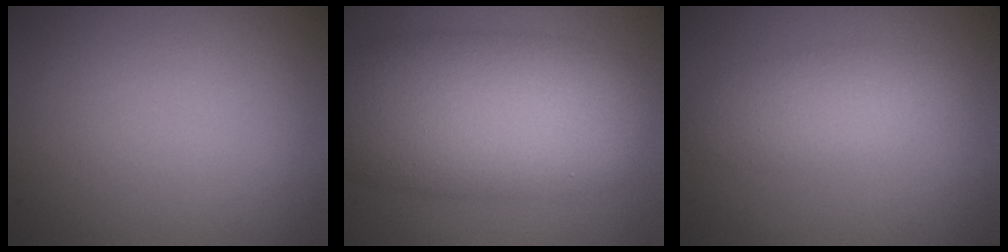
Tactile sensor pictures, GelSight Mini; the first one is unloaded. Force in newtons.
{"total": 11.2, "press": 11.2, "slide": 0.4}
{"total": 2.0, "press": 1.9, "slide": 0.2}